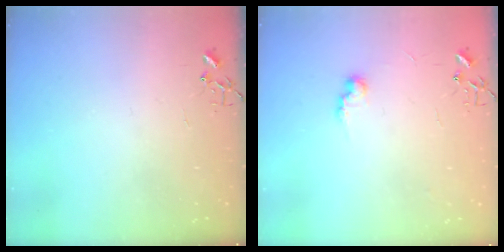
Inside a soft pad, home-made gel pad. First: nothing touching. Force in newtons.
{"total": 8.0, "press": 8.0, "slide": 0.7}